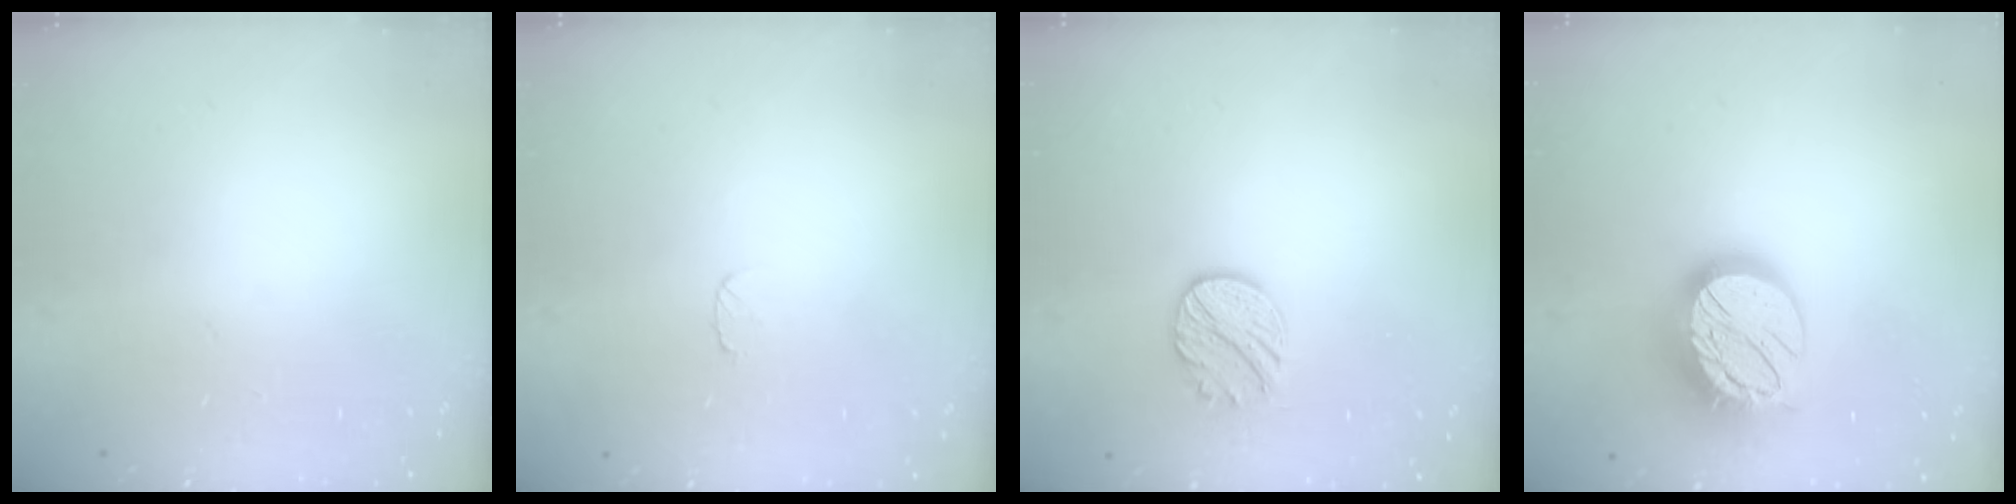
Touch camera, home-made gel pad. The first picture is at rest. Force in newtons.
{"total": 3.1, "press": 3.0, "slide": 0.3}
{"total": 10.0, "press": 9.9, "slide": 0.5}
{"total": 18.6, "press": 18.6, "slide": 1.2}